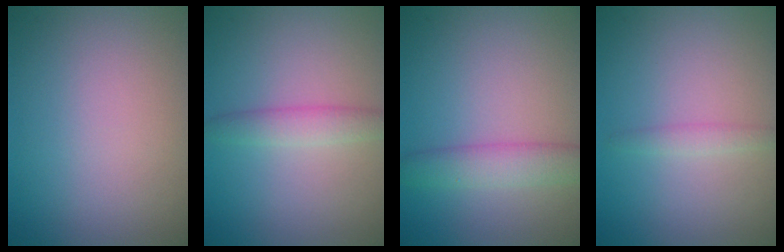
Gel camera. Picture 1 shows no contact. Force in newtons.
{"total": 2.2, "press": 2.2, "slide": 0.0}
{"total": 3.4, "press": 3.4, "slide": 0.1}
{"total": 1.1, "press": 1.1, "slide": 0.0}